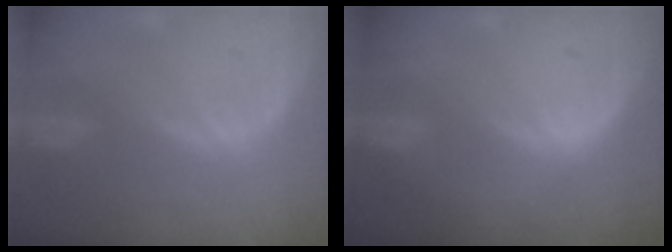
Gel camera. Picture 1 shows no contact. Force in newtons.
{"total": 0.0}